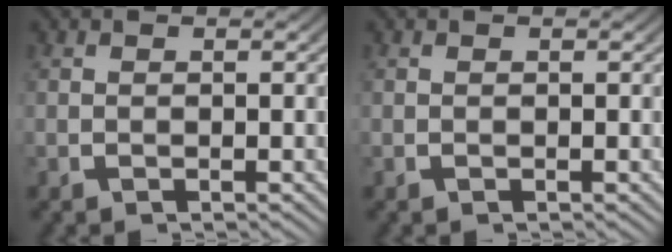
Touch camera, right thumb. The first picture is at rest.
{"total": 0.0}